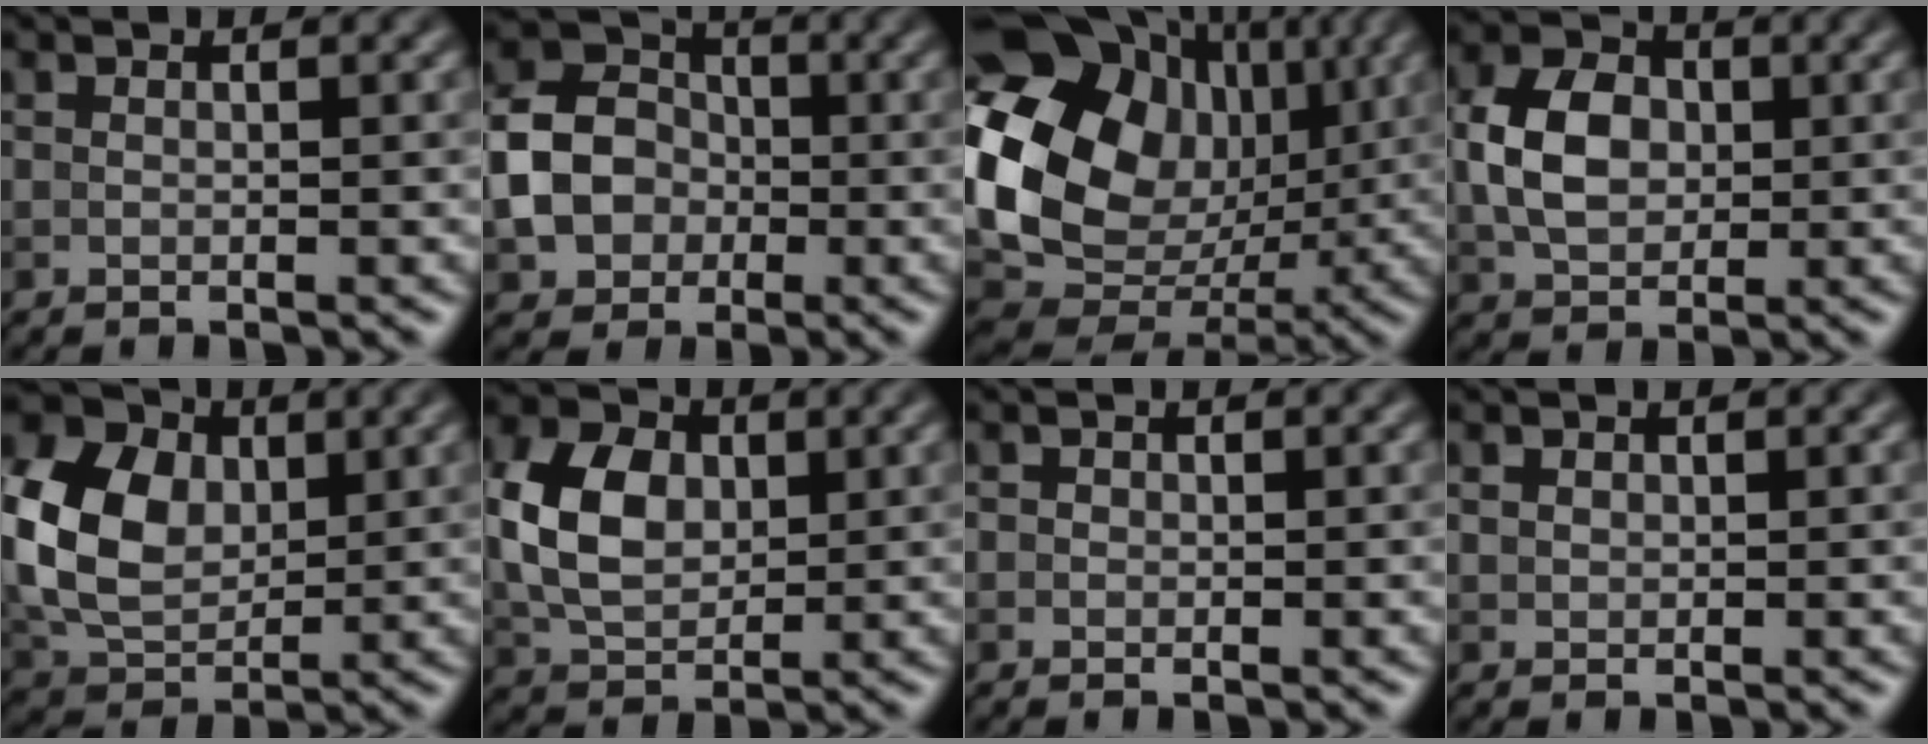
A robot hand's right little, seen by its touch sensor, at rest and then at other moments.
{"total": 6.3, "force": [-1.3, 5.1, 3.5], "torque": [-0.073, 0.009, -0.039]}
{"total": 18.5, "force": [3.0, 14.9, 10.7], "torque": [-0.207, 0.002, 0.069]}
{"total": 5.6, "force": [0.2, 4.0, 3.8], "torque": [-0.079, 0.008, 0.001]}
{"total": 9.1, "force": [1.2, 6.7, 6.1], "torque": [-0.154, 0.010, 0.018]}
{"total": 6.7, "force": [0.9, 4.7, 4.6], "torque": [-0.100, 0.009, 0.016]}
{"total": 0.0}
{"total": 0.6, "force": [0.4, 0.4, 0.2], "torque": [-0.003, -0.001, 0.009]}